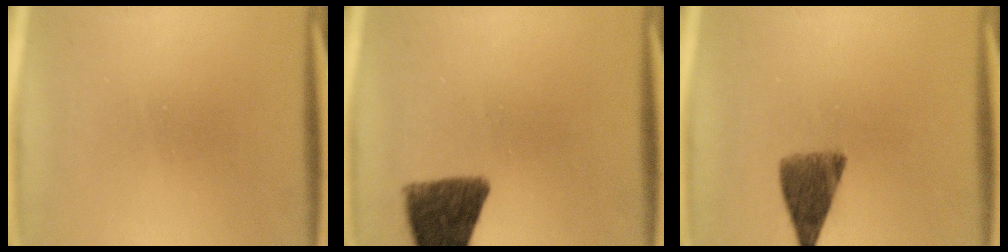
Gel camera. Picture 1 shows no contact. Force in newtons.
{"total": 10.9}
{"total": 8.3}